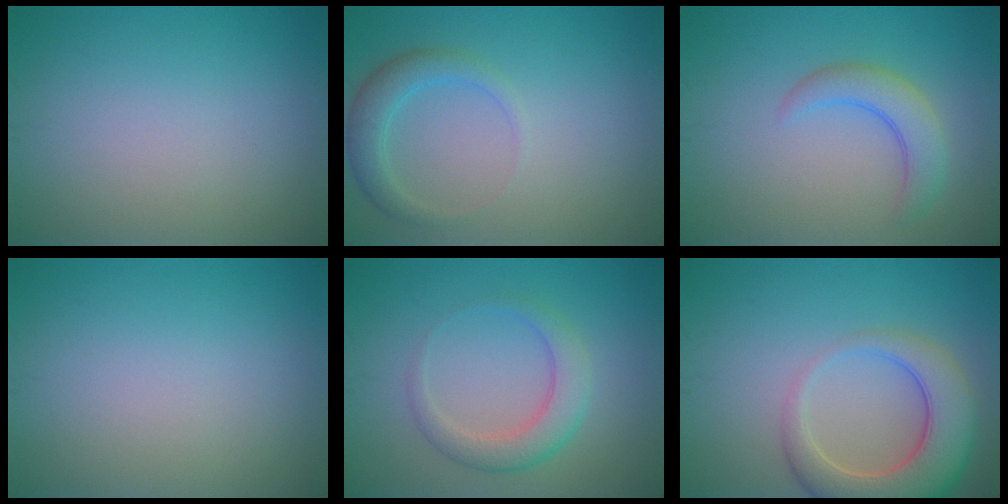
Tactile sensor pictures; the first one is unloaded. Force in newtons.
{"total": 2.6, "press": 2.6, "slide": 0.0}
{"total": 3.3, "press": 3.3, "slide": 0.3}
{"total": 0.0}
{"total": 3.3, "press": 3.3, "slide": 0.2}
{"total": 7.4, "press": 7.3, "slide": 0.8}